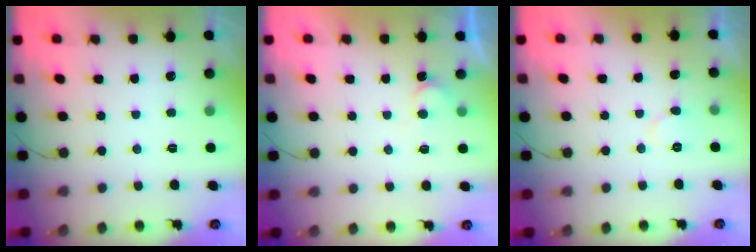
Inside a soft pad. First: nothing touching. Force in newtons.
{"total": 3.8, "press": 3.8, "slide": 0.3}
{"total": 5.7, "press": 5.7, "slide": 0.5}